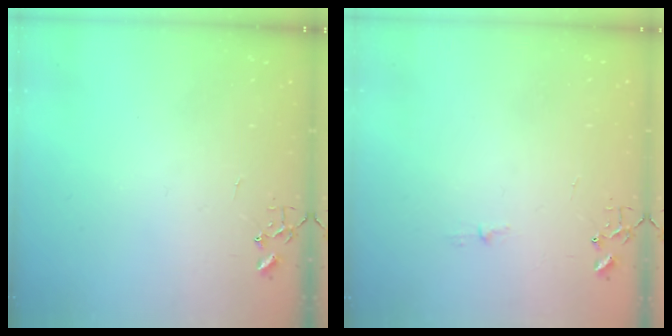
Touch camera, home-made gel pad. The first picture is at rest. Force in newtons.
{"total": 3.3, "press": 3.3, "slide": 0.5}